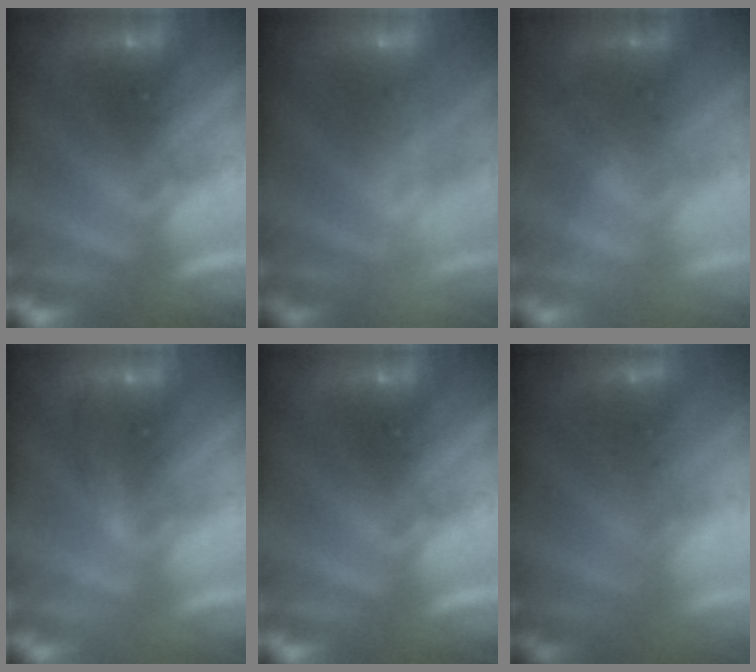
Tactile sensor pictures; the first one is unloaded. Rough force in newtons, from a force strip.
{"total": 2.5}
{"total": 2.4}
{"total": 2.7}
{"total": 0.0}
{"total": 2.4}